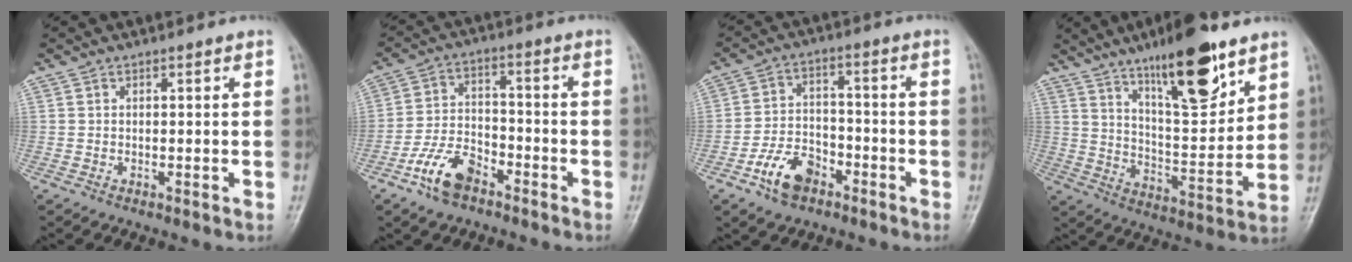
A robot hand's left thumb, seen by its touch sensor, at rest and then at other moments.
{"total": 8.9, "force": [-5.5, 4.9, 5.1], "torque": [-0.092, 0.028, -0.107]}
{"total": 8.8, "force": [-5.0, 5.4, 4.9], "torque": [-0.074, 0.030, -0.092]}
{"total": 17.8, "force": [11.1, 5.1, 12.9], "torque": [-0.175, -0.062, 0.191]}